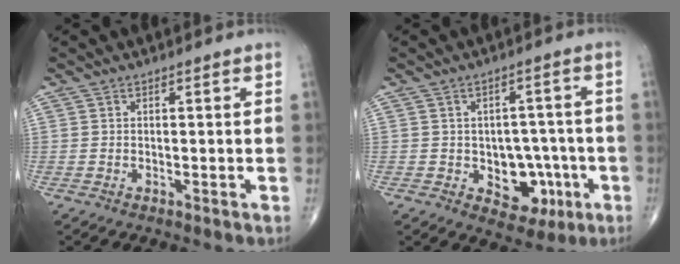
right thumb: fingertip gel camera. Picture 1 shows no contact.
{"total": 8.8, "force": [-2.4, 6.7, 5.2], "torque": [-0.021, 0.026, -0.020]}